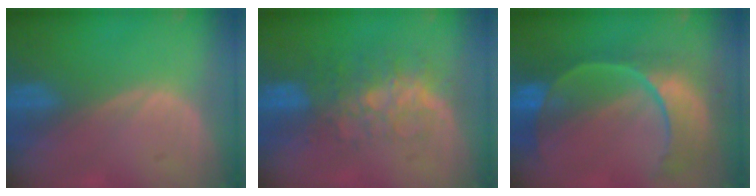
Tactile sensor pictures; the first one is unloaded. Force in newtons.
{"total": 8.2, "press": 7.0, "slide": 4.1}
{"total": 11.2, "press": 9.4, "slide": 6.2}